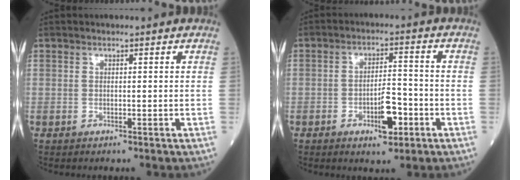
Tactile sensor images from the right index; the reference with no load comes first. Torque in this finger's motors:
{"motor_torque": [0.18, -0.14, 0.10, 0.03]}